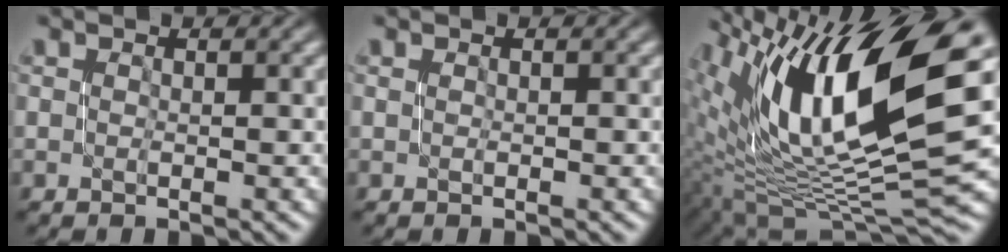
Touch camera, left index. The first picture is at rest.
{"total": 0.0}
{"total": 15.5, "force": [5.3, 5.1, 13.6], "torque": [-0.241, 0.003, 0.092]}